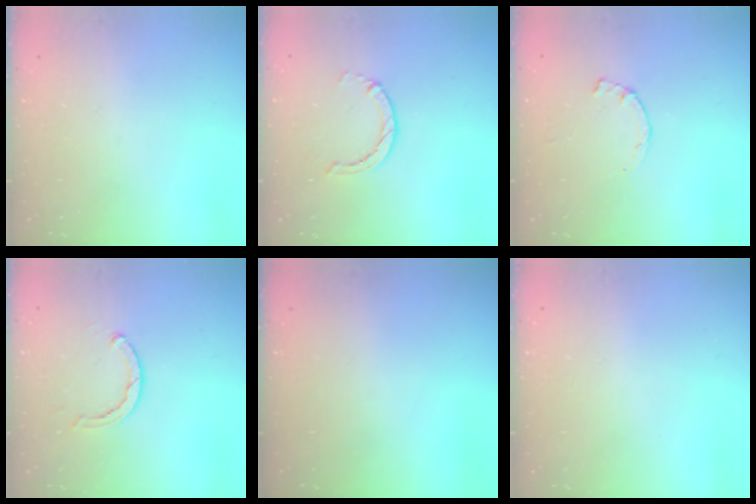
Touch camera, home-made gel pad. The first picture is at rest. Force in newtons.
{"total": 1.2, "press": 1.2, "slide": 0.2}
{"total": 1.2, "press": 1.1, "slide": 0.3}
{"total": 3.7, "press": 3.7, "slide": 0.7}
{"total": 0.0}
{"total": 2.6, "press": 2.6, "slide": 0.2}